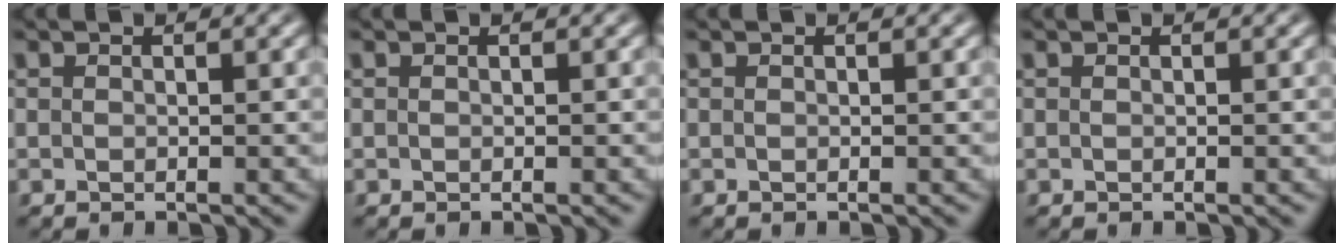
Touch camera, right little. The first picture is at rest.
{"total": 0.0}
{"total": 0.0}
{"total": 0.0}